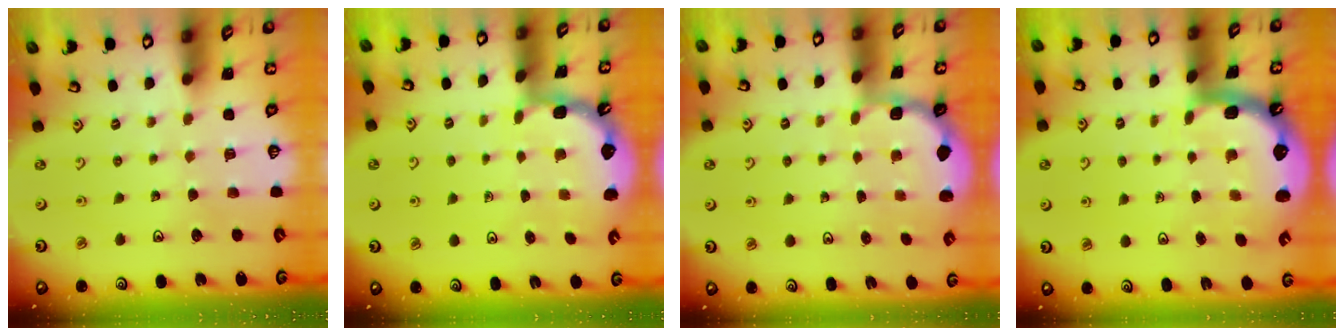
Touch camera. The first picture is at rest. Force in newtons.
{"total": 2.0, "press": 2.0, "slide": 0.2}
{"total": 1.9, "press": 1.8, "slide": 0.7}
{"total": 3.4, "press": 2.5, "slide": 2.3}